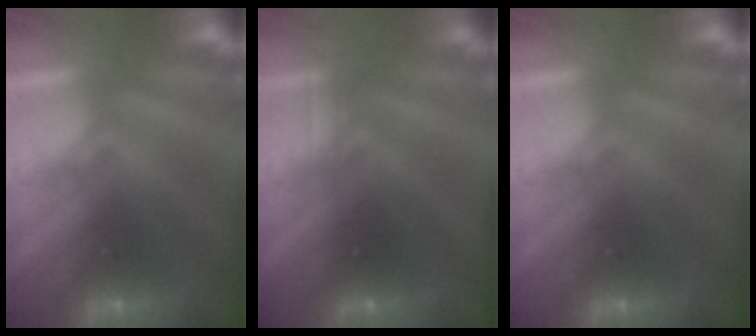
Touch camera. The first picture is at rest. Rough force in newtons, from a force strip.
{"total": 2.3}
{"total": 0.0}